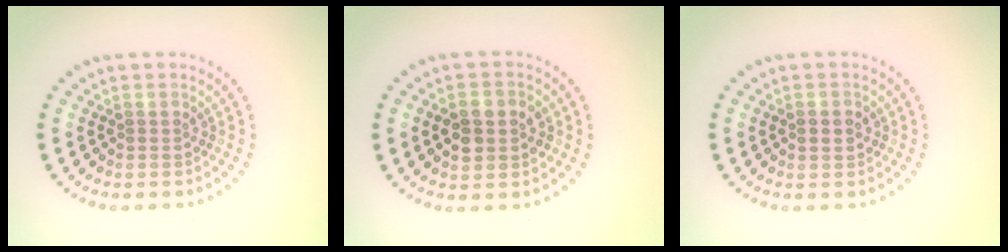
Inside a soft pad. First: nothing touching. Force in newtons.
{"total": 3.8, "press": 3.8, "slide": 0.3}
{"total": 1.9, "press": 1.9, "slide": 0.1}